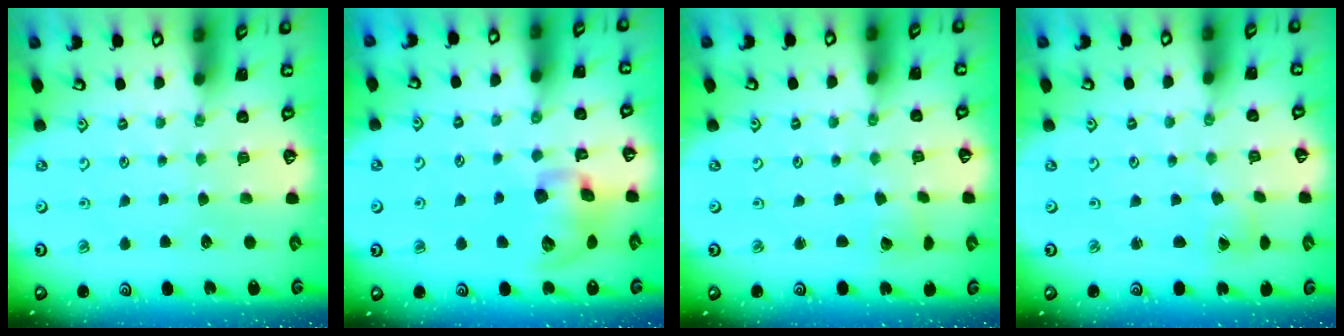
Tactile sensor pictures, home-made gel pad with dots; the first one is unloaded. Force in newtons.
{"total": 12.7, "press": 12.6, "slide": 1.8}
{"total": 2.3, "press": 2.3, "slide": 0.1}
{"total": 1.3, "press": 1.3, "slide": 0.1}